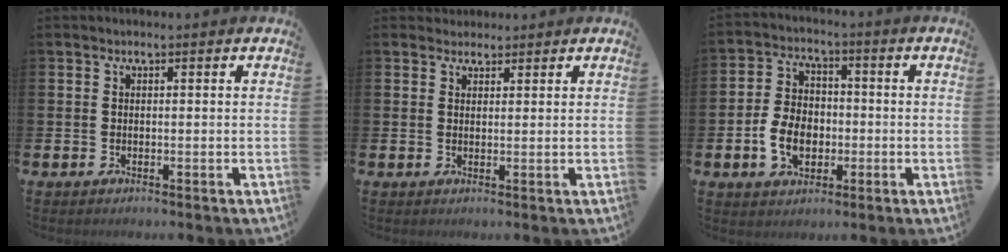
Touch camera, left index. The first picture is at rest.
{"total": 2.2, "force": [2.0, 0.9, -0.4], "torque": [0.013, -0.006, 0.036]}
{"total": 6.6, "force": [-1.7, 4.8, 4.2], "torque": [-0.090, 0.008, -0.034]}